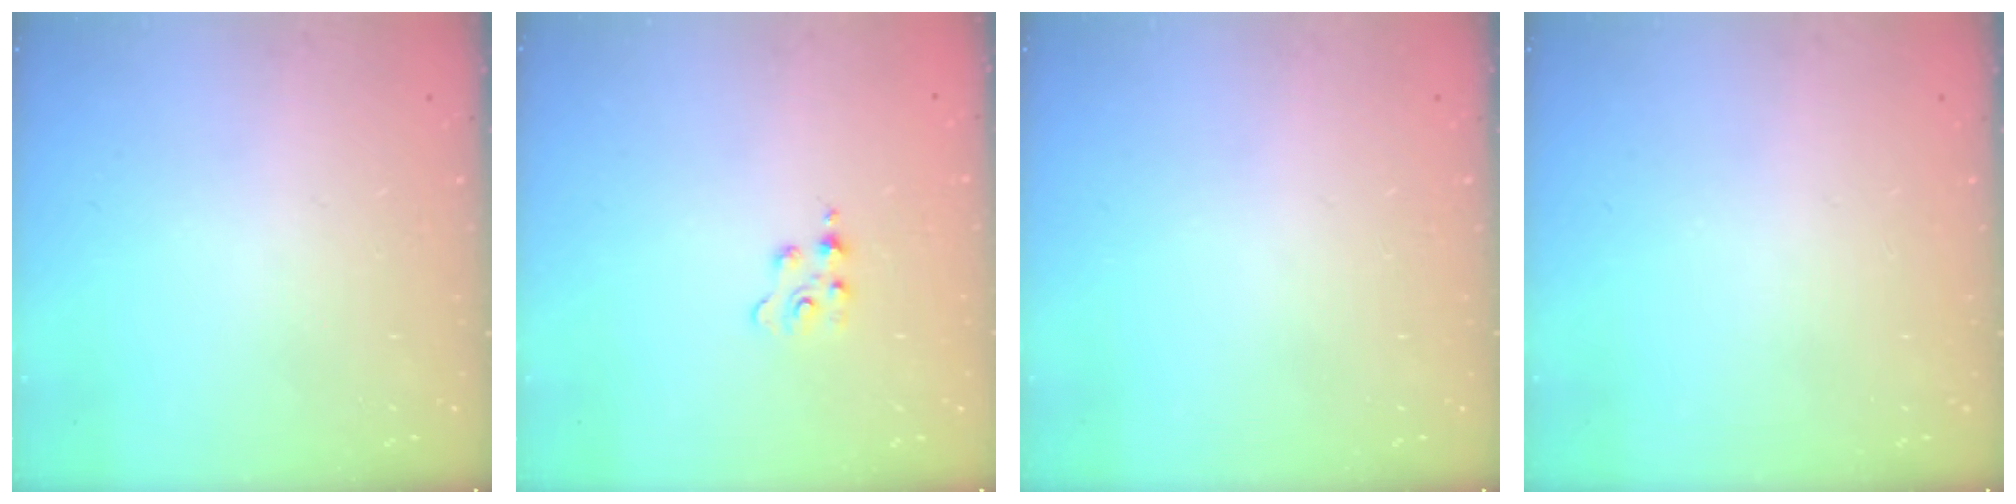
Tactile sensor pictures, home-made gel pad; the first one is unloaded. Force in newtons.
{"total": 1.8, "press": 1.8, "slide": 0.4}
{"total": 0.0}
{"total": 0.0}